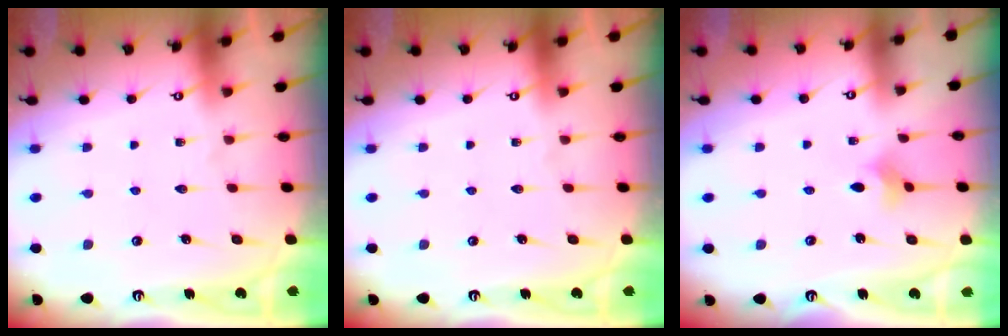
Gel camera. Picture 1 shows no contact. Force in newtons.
{"total": 0.0}
{"total": 3.0, "press": 2.9, "slide": 0.5}